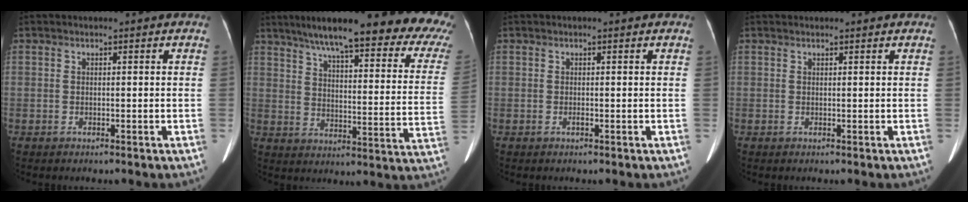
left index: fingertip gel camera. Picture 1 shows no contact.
{"total": 26.1, "force": [20.8, 3.7, 15.5], "torque": [-0.206, -0.025, 0.253]}
{"total": 0.0}
{"total": 1.4, "force": [1.4, 0.2, 0.3], "torque": [-0.006, 0.021, 0.022]}